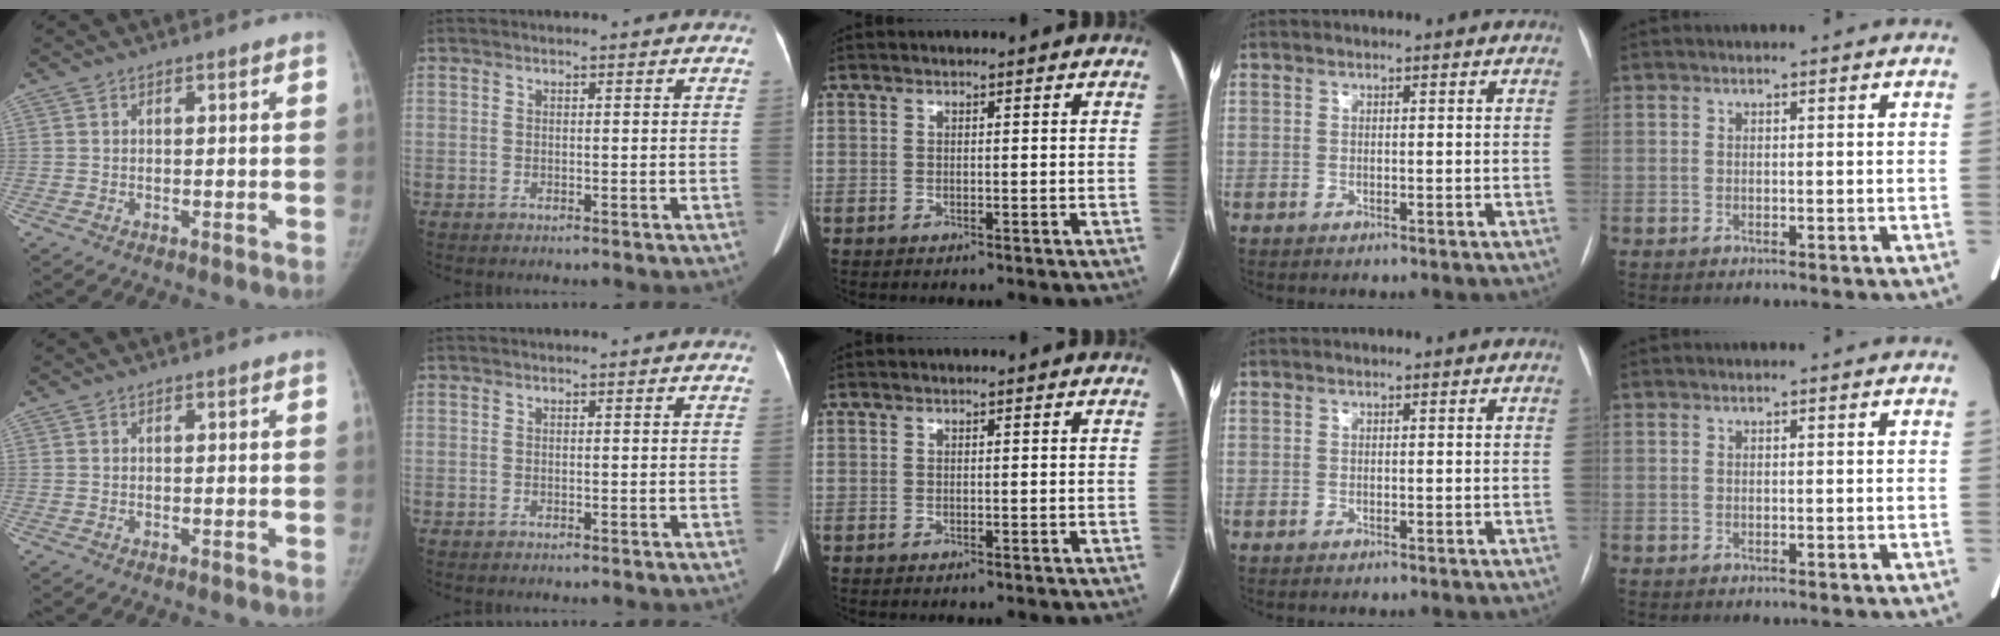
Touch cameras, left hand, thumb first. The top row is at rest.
{}